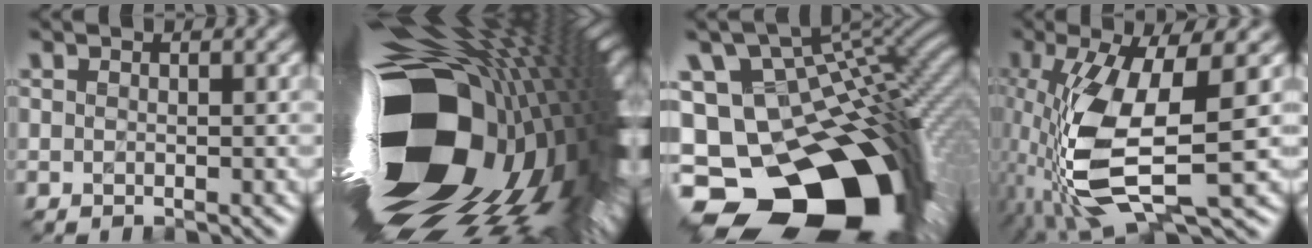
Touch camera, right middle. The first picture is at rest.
{"total": 21.1, "force": [-4.3, 10.5, 17.8], "torque": [-0.328, -0.053, -0.061]}
{"total": 18.3, "force": [-6.8, 11.2, 12.8], "torque": [-0.221, -0.019, -0.090]}
{"total": 9.5, "force": [-2.3, 2.5, 8.9], "torque": [-0.212, -0.006, -0.045]}